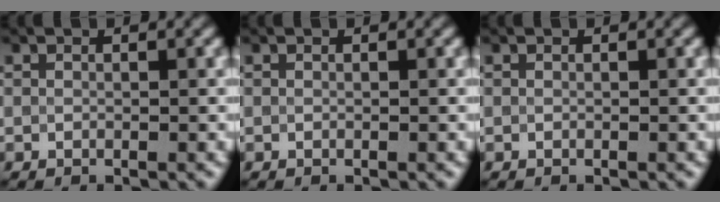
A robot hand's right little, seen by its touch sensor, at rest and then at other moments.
{"total": 0.0}
{"total": 0.0}